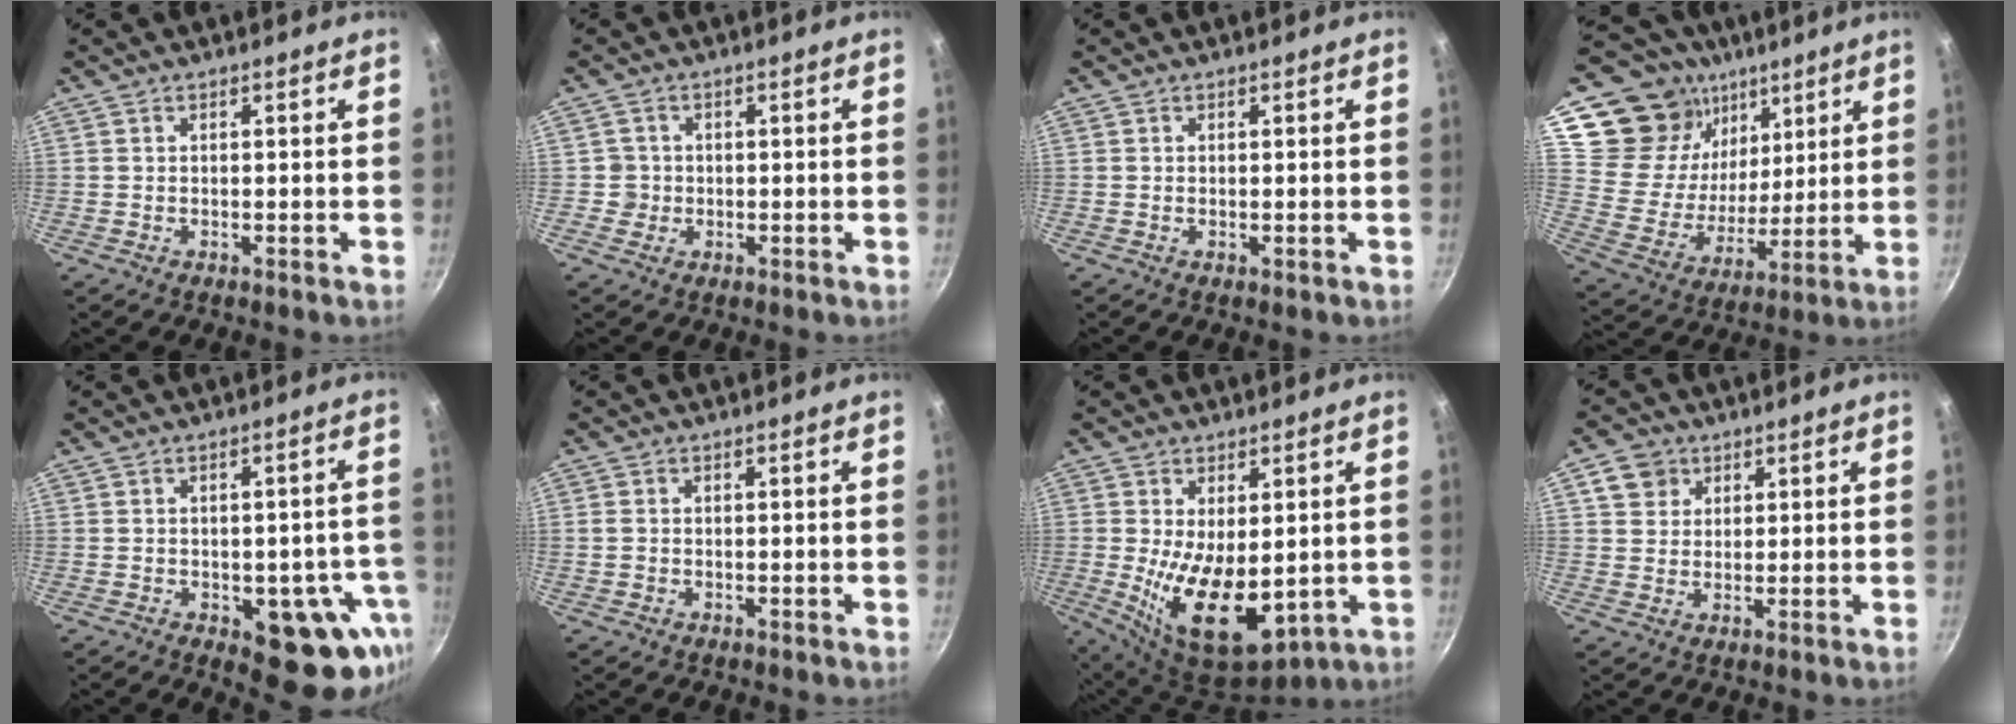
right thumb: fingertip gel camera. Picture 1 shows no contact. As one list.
[{"total": 2.6, "force": [-0.3, 2.5, 0.3], "torque": [0.010, 0.011, -0.006]}, {"total": 0.0}, {"total": 20.4, "force": [11.7, 14.9, 7.6], "torque": [-0.105, -0.049, 0.211]}, {"total": 15.5, "force": [-4.9, 8.2, 12.2], "torque": [-0.073, 0.001, -0.055]}, {"total": 1.2, "force": [-0.2, 1.0, 0.5], "torque": [-0.009, 0.002, -0.006]}, {"total": 14.2, "force": [-0.7, 7.6, 12.0], "torque": [-0.185, -0.031, 0.009]}, {"total": 5.2, "force": [2.3, 4.5, 1.5], "torque": [0.003, 0.005, 0.038]}]